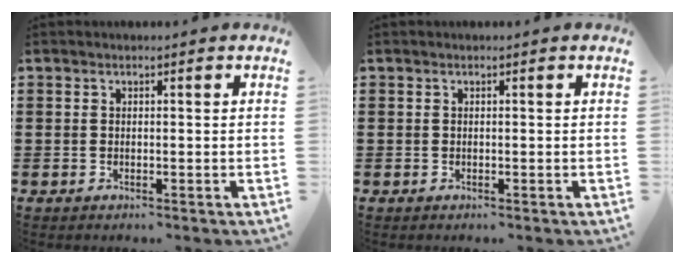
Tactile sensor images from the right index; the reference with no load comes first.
{"total": 0.0}